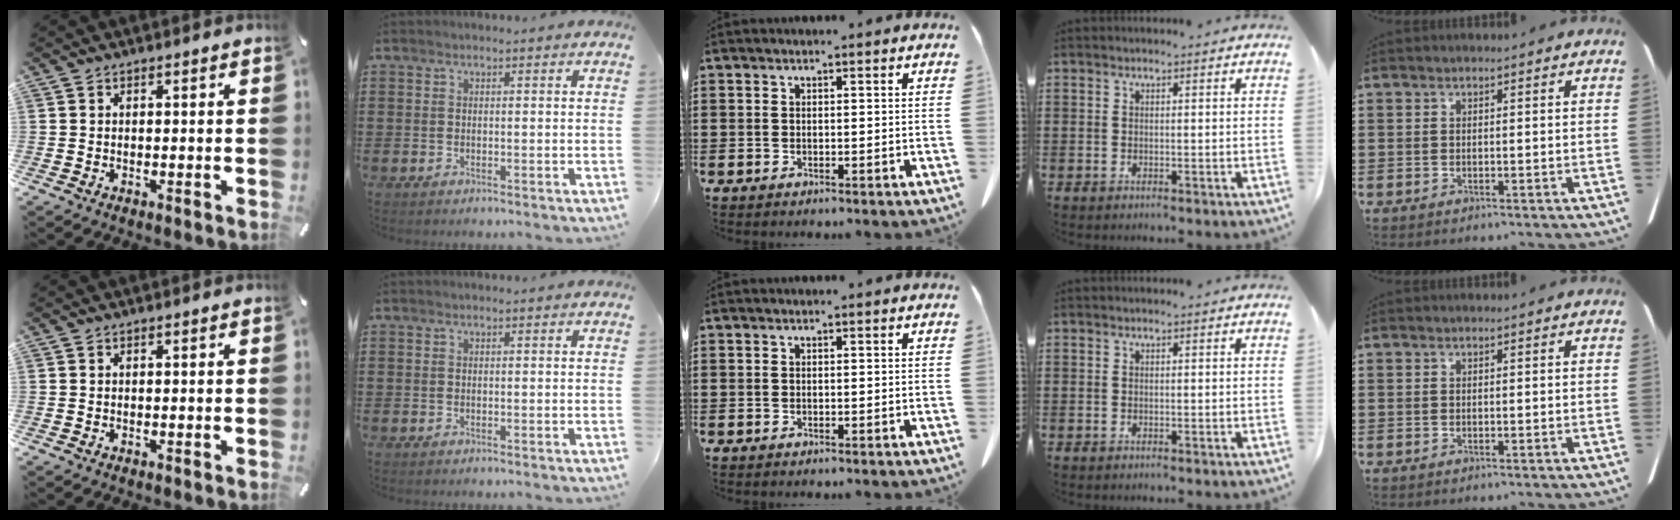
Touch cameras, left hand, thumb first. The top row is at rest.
{}